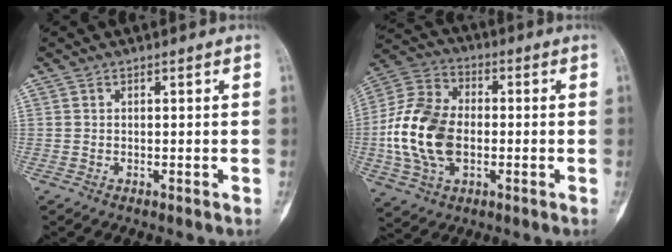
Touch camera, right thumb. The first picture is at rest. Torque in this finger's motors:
{"motor_torque": [1.75, 1.41, 0.96, -1.00, 0.34]}